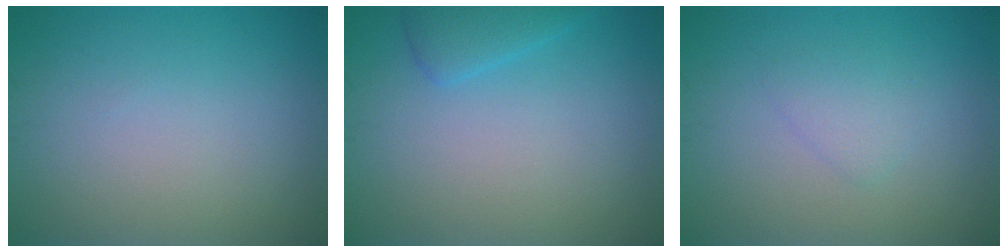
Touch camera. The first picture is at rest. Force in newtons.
{"total": 2.0, "press": 2.0, "slide": 0.2}
{"total": 1.5, "press": 1.5, "slide": 0.1}